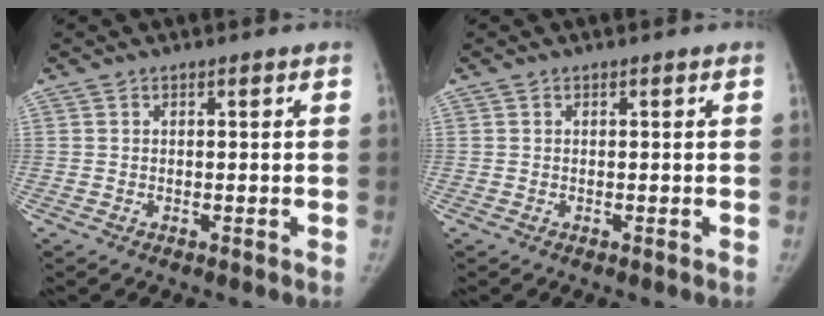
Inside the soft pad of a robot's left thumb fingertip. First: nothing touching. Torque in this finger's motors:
{"motor_torque": [0.05, 0.01, 0.13, -0.03, 0.00]}